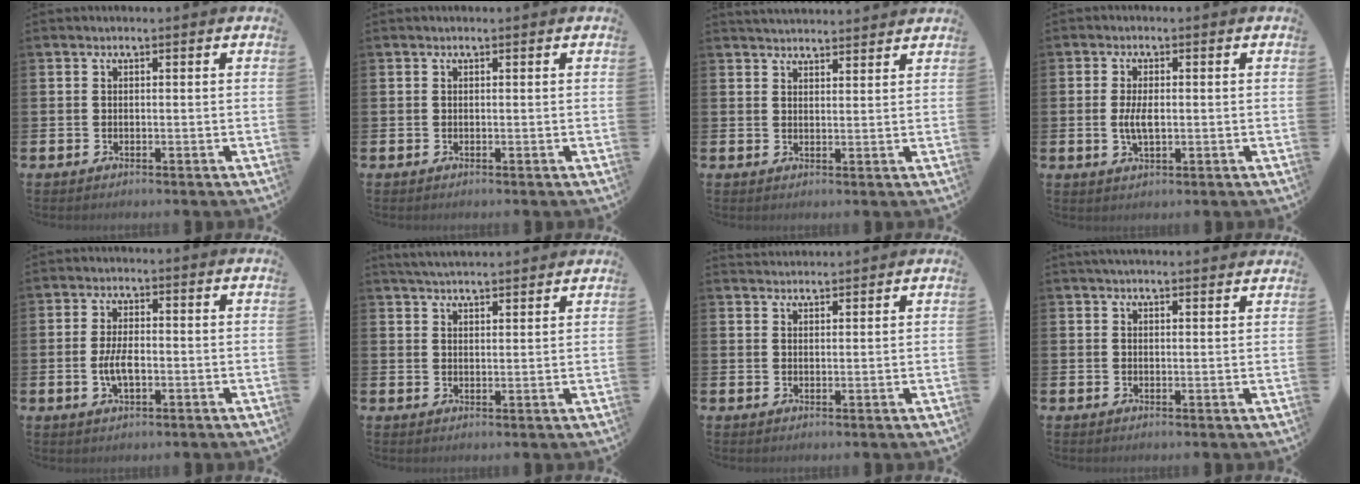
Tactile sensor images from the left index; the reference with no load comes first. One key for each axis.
{"total": 0.0}
{"total": 3.1, "fx": 3.1, "fy": 0.4, "fz": 0.1, "tx": -0.003, "ty": -0.014, "tz": 0.056}
{"total": 3.7, "fx": 0.0, "fy": 1.6, "fz": 3.3, "tx": -0.063, "ty": -0.001, "tz": -0.006}
{"total": 4.1, "fx": -0.6, "fy": 1.7, "fz": 3.6, "tx": -0.065, "ty": -0.002, "tz": -0.014}
{"total": 3.9, "fx": 3.9, "fy": 0.1, "fz": 0.4, "tx": -0.010, "ty": -0.017, "tz": 0.069}
{"total": 2.3, "fx": 2.2, "fy": 0.3, "fz": 0.0, "tx": -0.001, "ty": -0.010, "tz": 0.041}
{"total": 2.4, "fx": 2.4, "fy": 0.1, "fz": 0.4, "tx": -0.006, "ty": -0.009, "tz": 0.042}